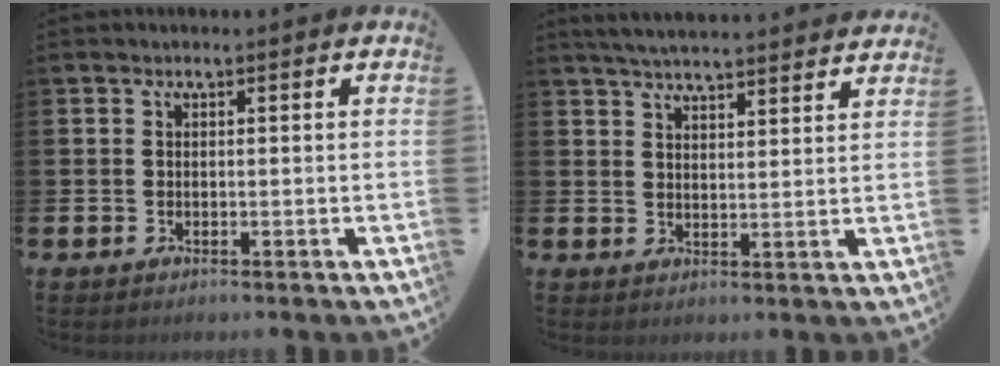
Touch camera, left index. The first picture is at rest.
{"total": 5.0, "force": [4.9, 0.1, 0.8], "torque": [-0.026, -0.026, 0.088]}